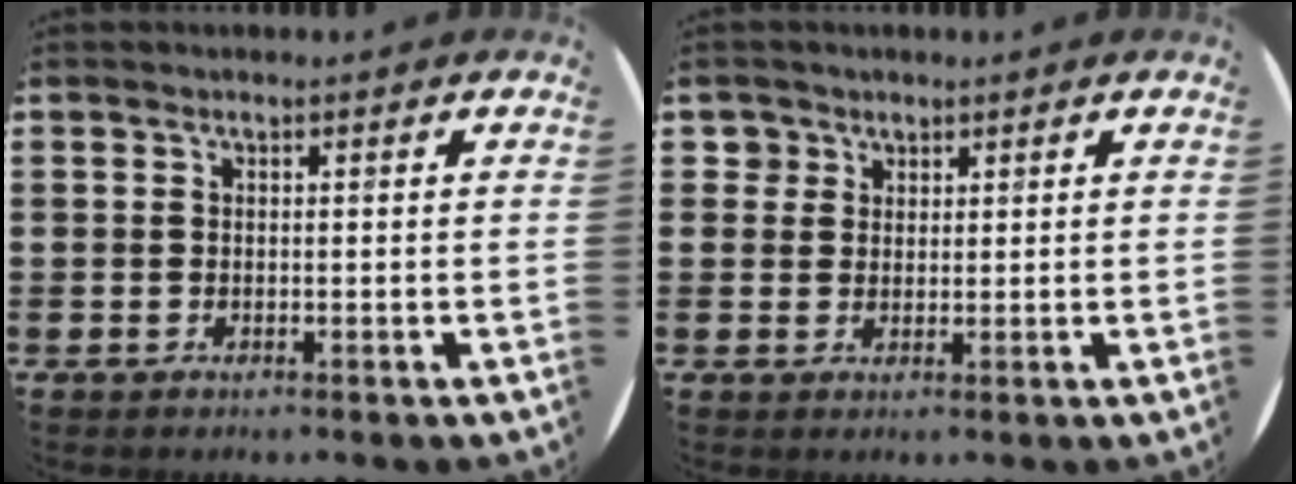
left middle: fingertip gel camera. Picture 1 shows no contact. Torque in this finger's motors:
{"motor_torque": [-0.18, 0.21, -0.08, -0.03]}